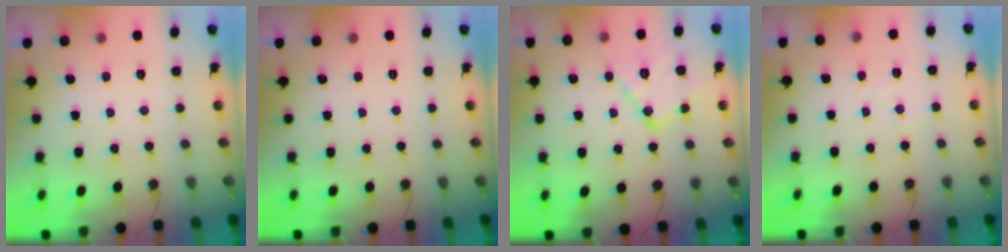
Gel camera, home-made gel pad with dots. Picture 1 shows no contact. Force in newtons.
{"total": 0.0}
{"total": 13.0, "press": 12.9, "slide": 1.1}
{"total": 3.0, "press": 2.9, "slide": 0.5}